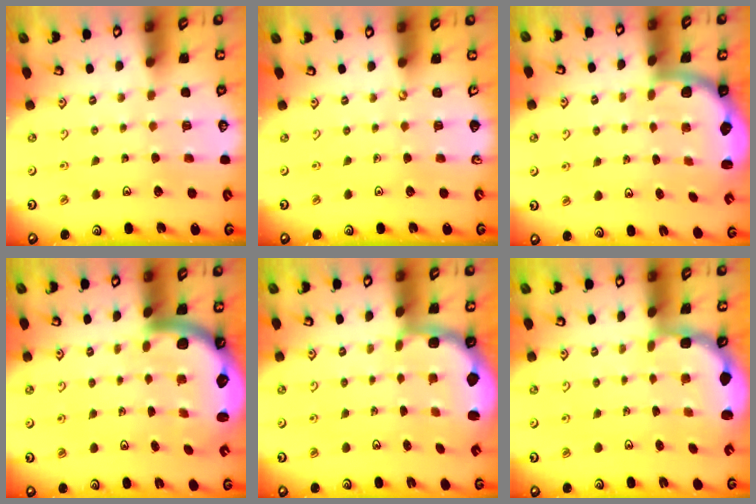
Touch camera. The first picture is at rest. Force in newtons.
{"total": 0.0}
{"total": 2.2, "press": 2.0, "slide": 1.1}
{"total": 3.2, "press": 3.1, "slide": 0.5}
{"total": 2.4, "press": 1.1, "slide": 2.1}
{"total": 2.3, "press": 1.7, "slide": 1.6}